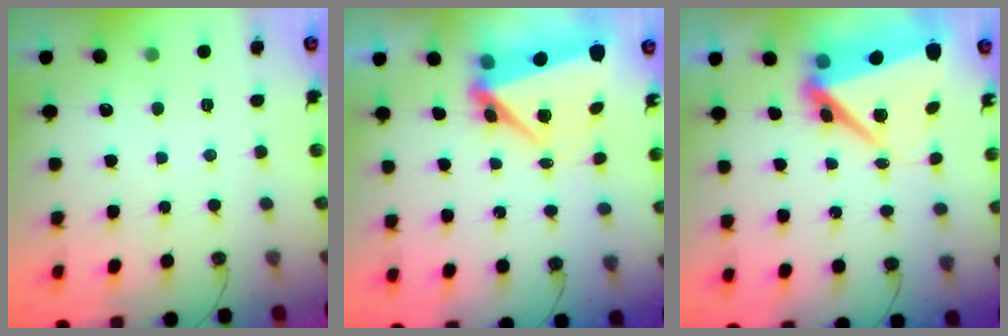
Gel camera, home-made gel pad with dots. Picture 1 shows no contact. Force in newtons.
{"total": 7.2, "press": 7.0, "slide": 1.8}
{"total": 10.5, "press": 10.3, "slide": 1.9}